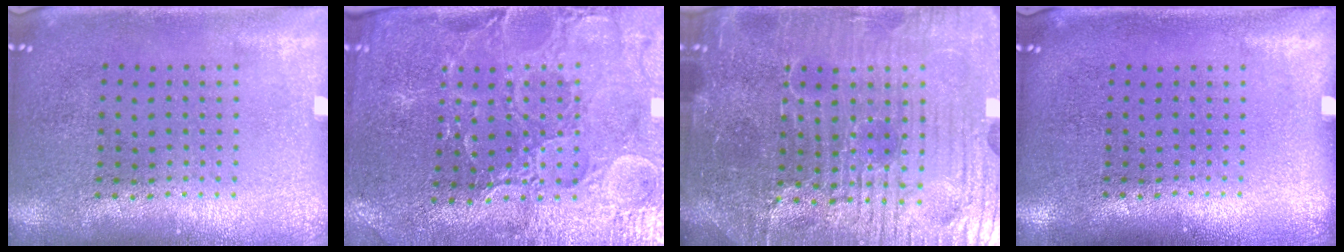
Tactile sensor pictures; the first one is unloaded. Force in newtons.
{"total": 3.3, "press": 3.2, "slide": 0.5}
{"total": 6.4, "press": 5.8, "slide": 2.7}
{"total": 0.0}